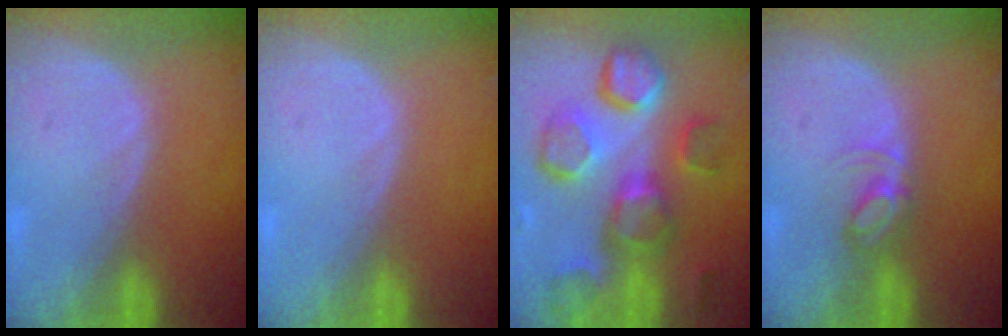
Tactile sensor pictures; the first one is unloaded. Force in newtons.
{"total": 0.0}
{"total": 11.3, "press": 10.8, "slide": 3.2}
{"total": 3.3, "press": 3.3, "slide": 0.2}